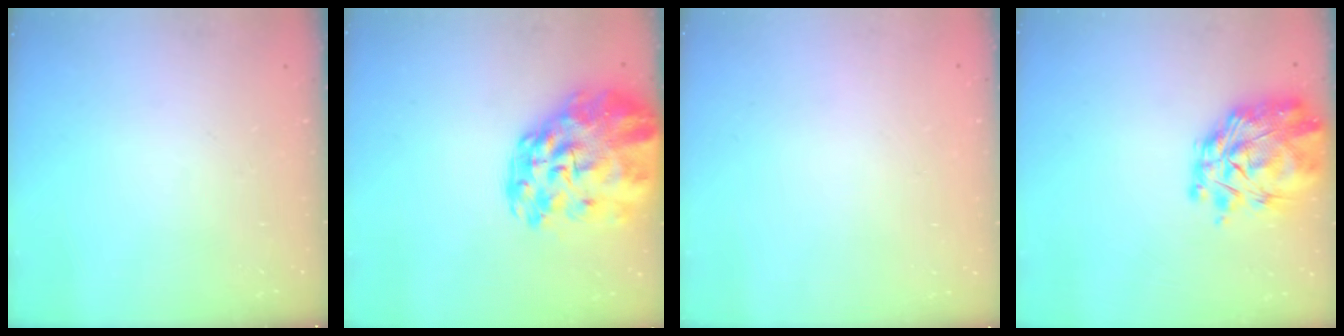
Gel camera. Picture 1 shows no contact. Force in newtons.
{"total": 20.6, "press": 19.4, "slide": 6.8}
{"total": 1.9, "press": 1.9, "slide": 0.2}
{"total": 8.3, "press": 7.6, "slide": 3.3}